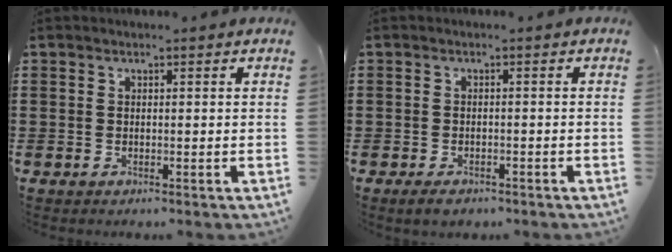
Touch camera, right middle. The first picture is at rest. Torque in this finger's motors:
{"motor_torque": [1.62, 0.13, 0.48, 0.15]}